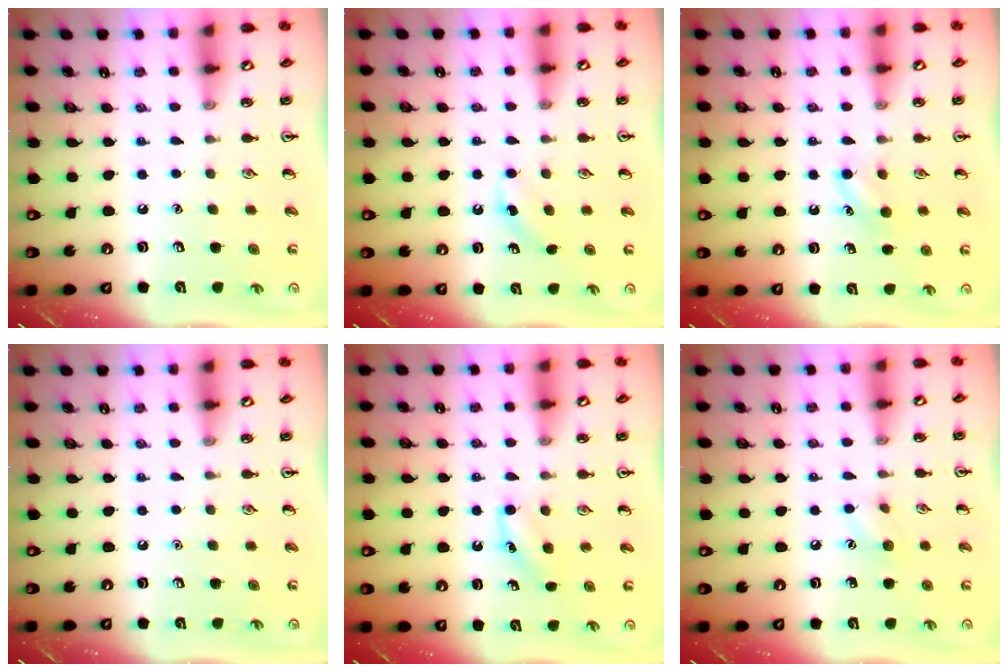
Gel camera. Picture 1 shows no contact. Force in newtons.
{"total": 2.6, "press": 2.4, "slide": 0.8}
{"total": 5.5, "press": 5.3, "slide": 1.6}
{"total": 0.0}
{"total": 3.9, "press": 3.6, "slide": 1.3}
{"total": 6.3, "press": 6.1, "slide": 1.4}